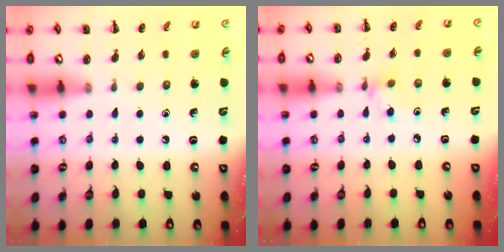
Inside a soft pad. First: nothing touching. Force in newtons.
{"total": 3.4, "press": 3.2, "slide": 1.1}